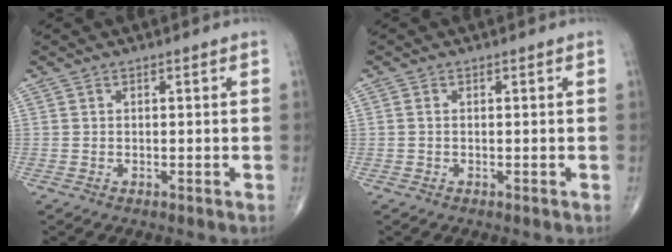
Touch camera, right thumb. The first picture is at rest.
{"total": 0.5, "force": [0.0, 0.3, 0.4], "torque": [-0.009, -0.001, -0.002]}